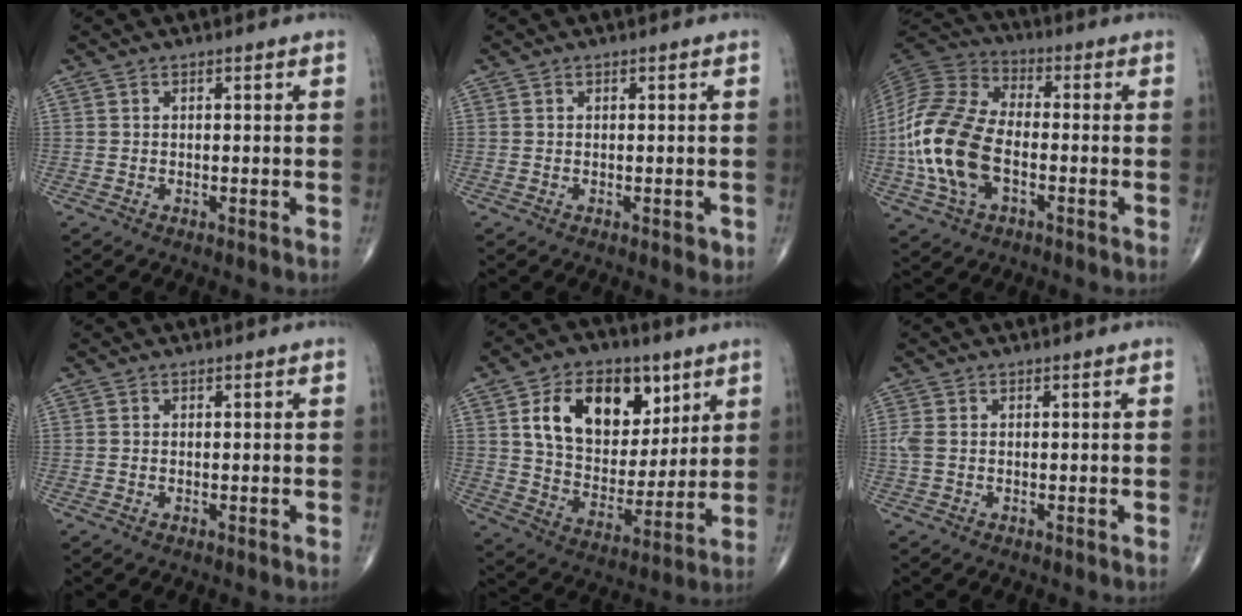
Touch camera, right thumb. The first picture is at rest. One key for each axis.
{"total": 1.1, "fx": -0.3, "fy": 0.8, "fz": 0.8, "tx": -0.006, "ty": -0.001, "tz": -0.002}
{"total": 17.9, "fx": -3.5, "fy": 10.2, "fz": 14.3, "tx": -0.307, "ty": 0.021, "tz": -0.069}
{"total": 0.0}
{"total": 19.2, "fx": 7.7, "fy": 12.6, "fz": 12.3, "tx": -0.162, "ty": -0.028, "tz": 0.138}
{"total": 1.8, "fx": 0.0, "fy": 1.1, "fz": 1.4, "tx": -0.049, "ty": 0.002, "tz": 0.000}